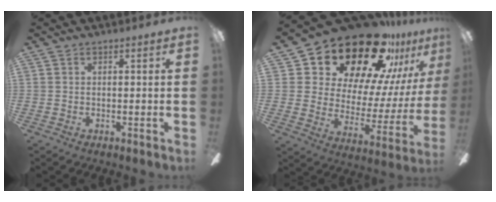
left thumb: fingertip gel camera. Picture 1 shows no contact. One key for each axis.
{"total": 24.8, "fx": 20.0, "fy": 10.6, "fz": 10.1, "tx": -0.167, "ty": -0.146, "tz": 0.359}